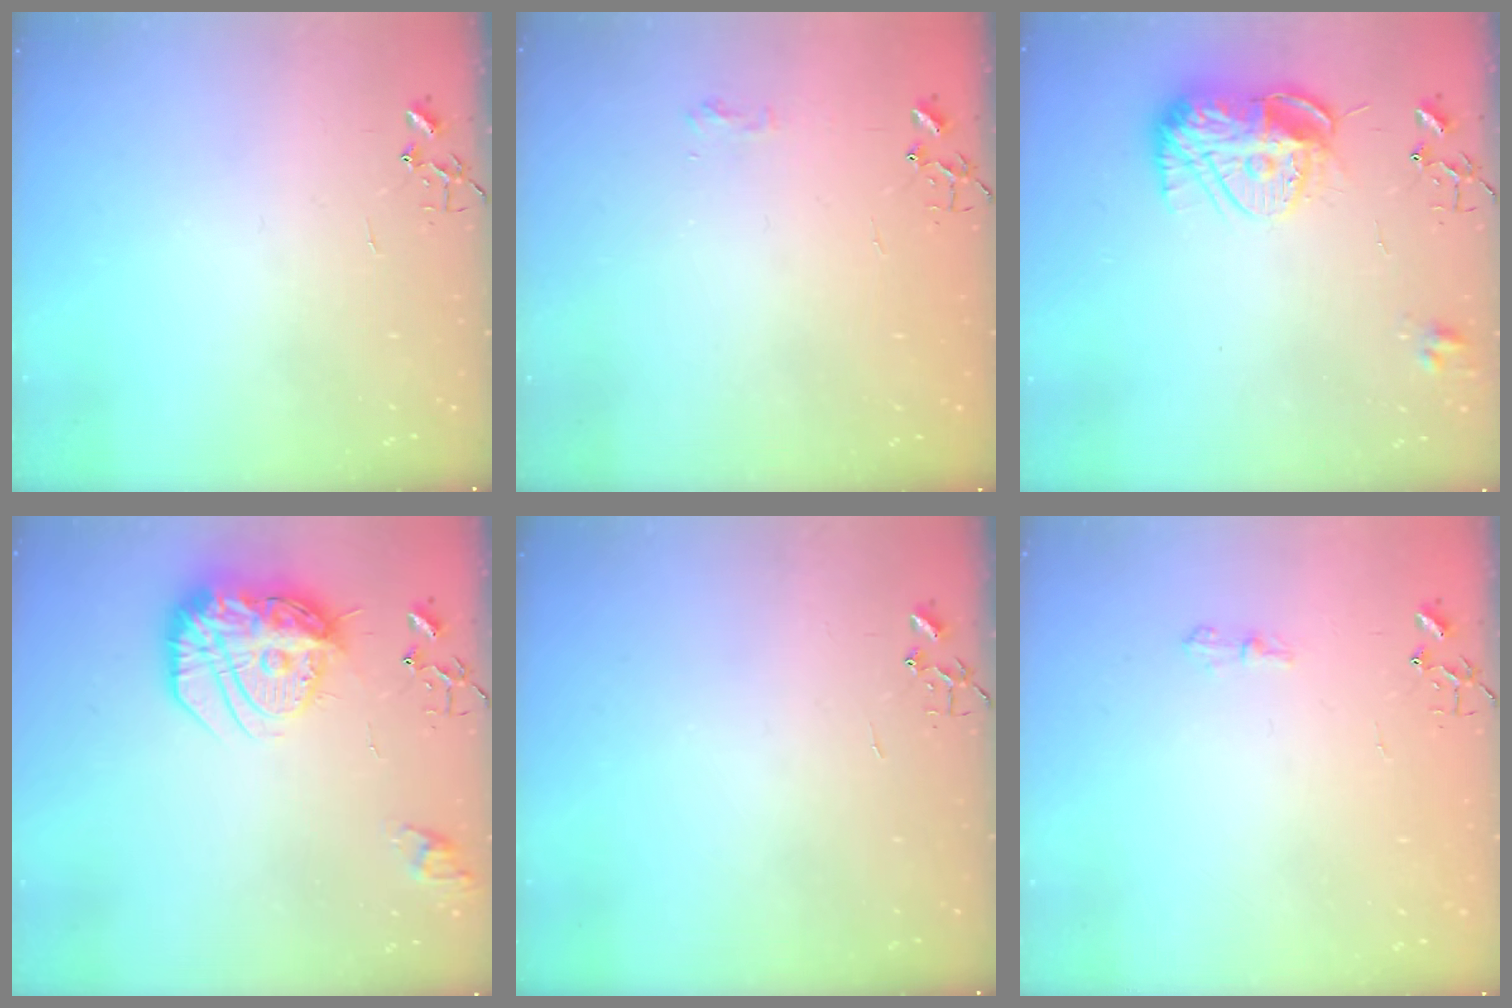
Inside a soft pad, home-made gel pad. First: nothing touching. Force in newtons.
{"total": 6.0, "press": 6.0, "slide": 0.6}
{"total": 12.6, "press": 12.6, "slide": 1.1}
{"total": 18.9, "press": 18.8, "slide": 1.8}
{"total": 0.0}
{"total": 6.1, "press": 6.1, "slide": 0.6}